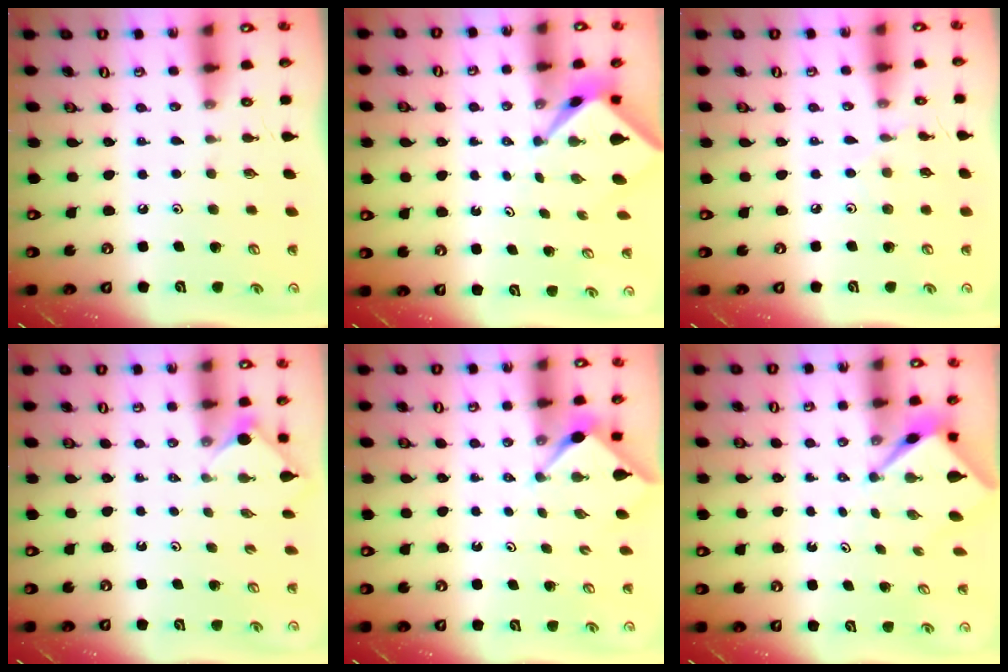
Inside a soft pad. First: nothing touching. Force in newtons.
{"total": 2.5, "press": 2.5, "slide": 0.2}
{"total": 2.7, "press": 2.7, "slide": 0.4}
{"total": 1.8, "press": 1.8, "slide": 0.4}
{"total": 2.8, "press": 2.8, "slide": 0.4}
{"total": 2.6, "press": 2.6, "slide": 0.1}